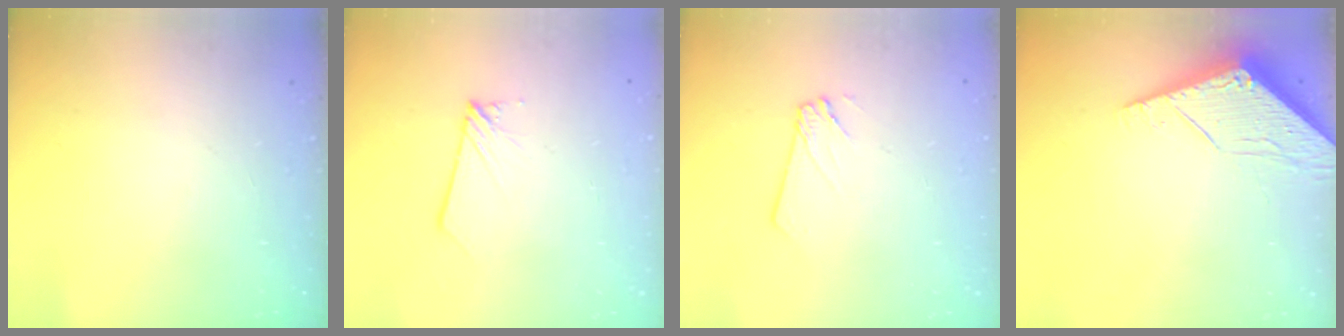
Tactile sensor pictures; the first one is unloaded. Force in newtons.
{"total": 1.7, "press": 1.7, "slide": 0.1}
{"total": 2.4, "press": 2.4, "slide": 0.2}
{"total": 6.2, "press": 6.2, "slide": 0.5}